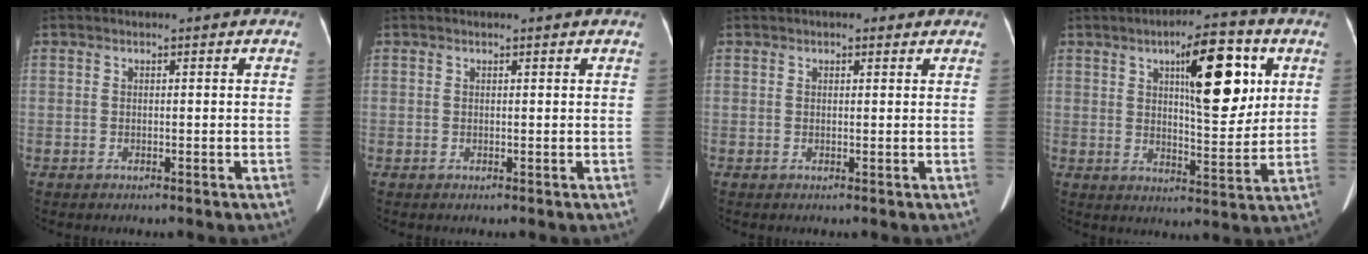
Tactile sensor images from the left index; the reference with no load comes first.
{"total": 0.9, "force": [0.8, 0.0, 0.2], "torque": [-0.008, 0.004, 0.009]}
{"total": 2.3, "force": [1.5, 1.4, 0.9], "torque": [-0.010, 0.014, 0.016]}
{"total": 12.2, "force": [4.5, 3.3, 10.8], "torque": [-0.158, 0.010, 0.069]}